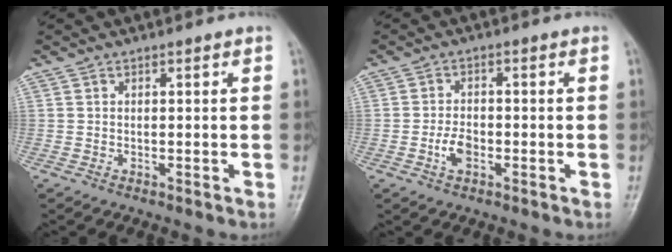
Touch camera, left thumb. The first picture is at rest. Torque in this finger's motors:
{"motor_torque": [0.32, 0.29, 0.76, -0.11, 0.01]}